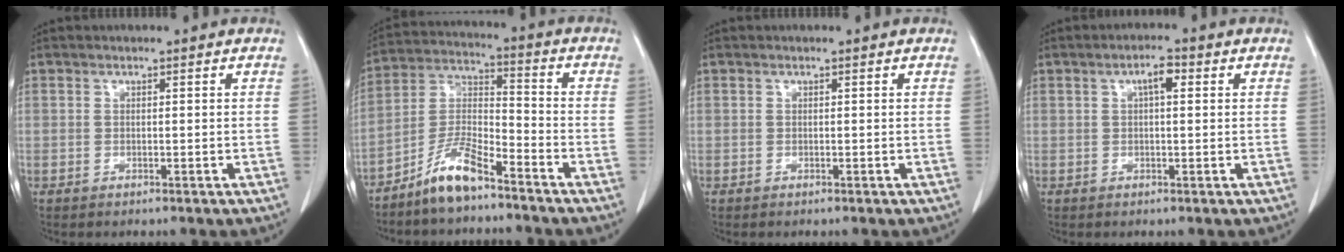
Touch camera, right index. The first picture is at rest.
{"total": 8.5, "force": [-6.4, 1.8, 5.2], "torque": [-0.109, 0.003, -0.127]}
{"total": 0.0}
{"total": 2.9, "force": [0.9, 0.8, 2.7], "torque": [-0.048, 0.008, 0.013]}